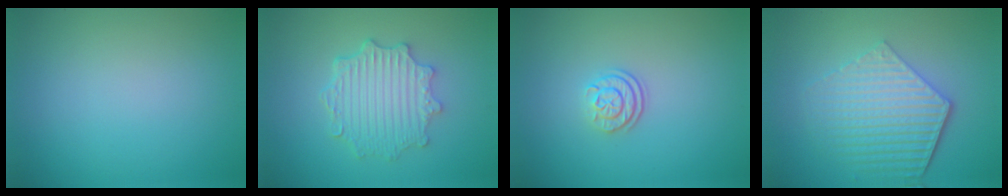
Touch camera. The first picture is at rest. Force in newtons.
{"total": 4.7, "press": 3.8, "slide": 2.7}
{"total": 2.4, "press": 1.8, "slide": 1.6}
{"total": 5.8, "press": 4.3, "slide": 3.9}